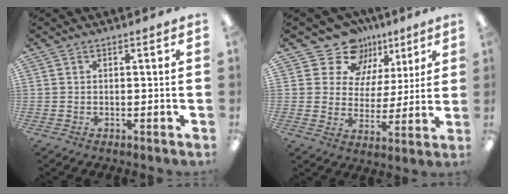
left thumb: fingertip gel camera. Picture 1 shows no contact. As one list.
[{"total": 13.6, "force": [8.9, 9.8, 2.9], "torque": [-0.059, -0.062, 0.171]}]